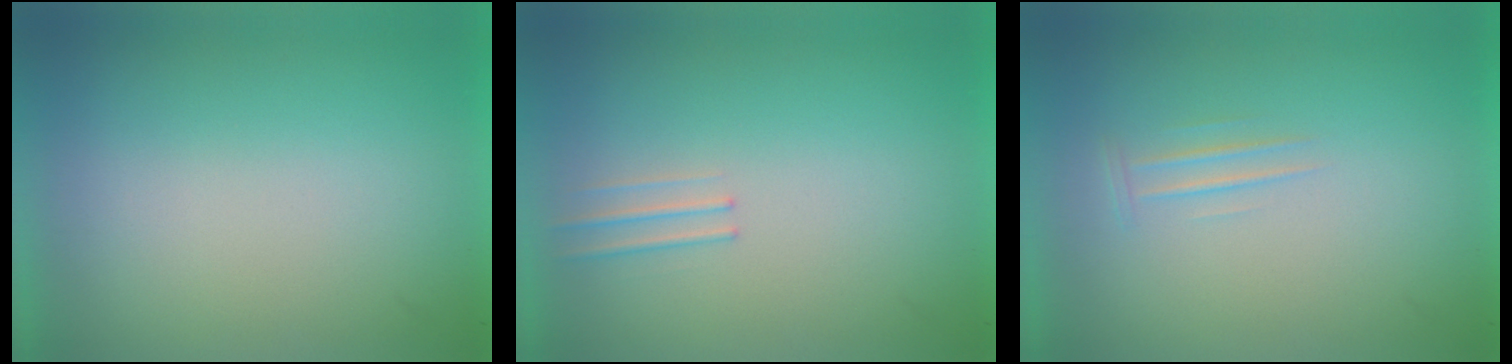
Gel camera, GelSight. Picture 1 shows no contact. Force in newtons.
{"total": 1.1}
{"total": 1.0}